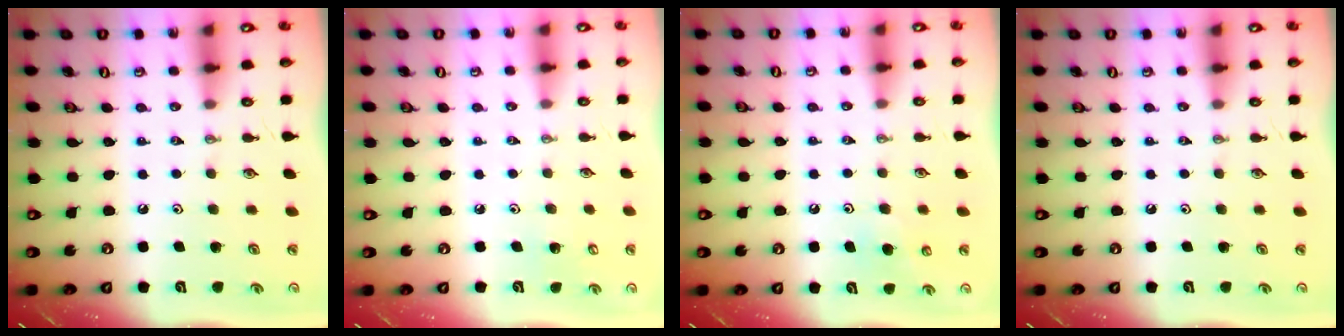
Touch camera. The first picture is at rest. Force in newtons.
{"total": 4.2, "press": 4.2, "slide": 0.4}
{"total": 5.9, "press": 5.7, "slide": 1.6}
{"total": 0.0}